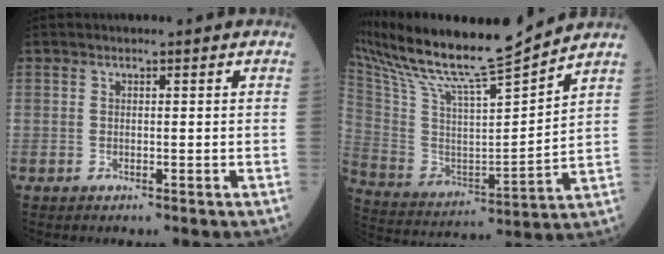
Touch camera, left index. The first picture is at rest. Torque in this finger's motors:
{"motor_torque": [0.91, -1.22, 0.44, 0.15]}